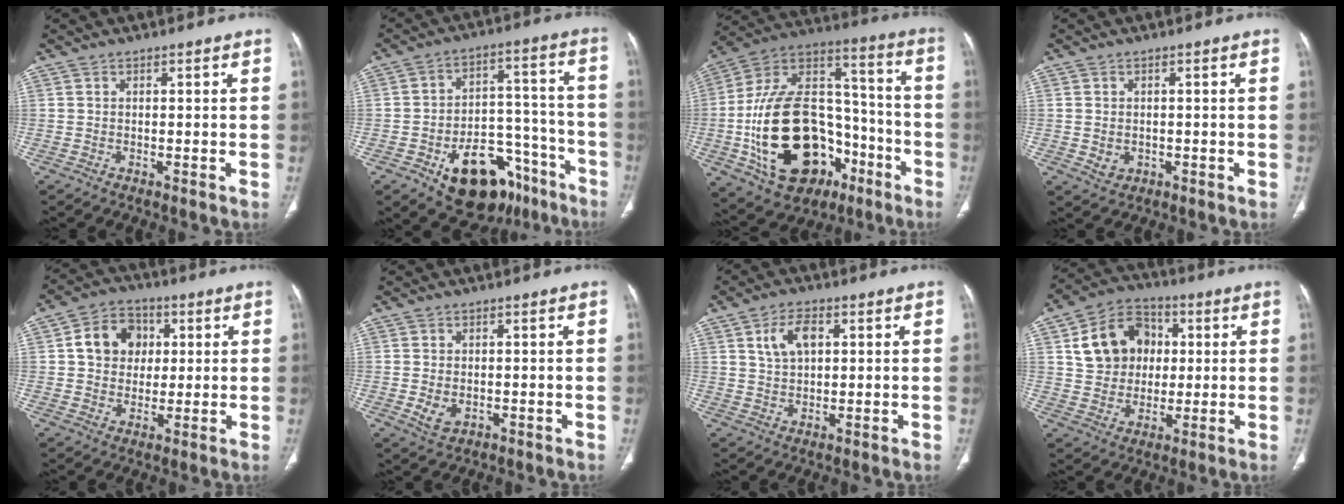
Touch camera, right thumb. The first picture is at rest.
{"total": 19.8, "force": [-11.2, 11.6, 11.5], "torque": [-0.122, 0.089, -0.157]}
{"total": 31.0, "force": [-9.7, 19.8, 21.8], "torque": [-0.406, 0.056, -0.144]}
{"total": 2.7, "force": [-0.4, 2.3, 1.4], "torque": [-0.020, 0.000, 0.005]}
{"total": 10.0, "force": [2.0, 8.3, 5.2], "torque": [-0.053, 0.005, 0.028]}
{"total": 3.6, "force": [-0.7, 2.6, 2.5], "torque": [-0.046, -0.004, -0.002]}
{"total": 6.3, "force": [2.2, 3.8, 4.6], "torque": [-0.077, 0.001, 0.042]}
{"total": 13.8, "force": [3.0, 11.5, 7.1], "torque": [-0.093, 0.011, 0.052]}